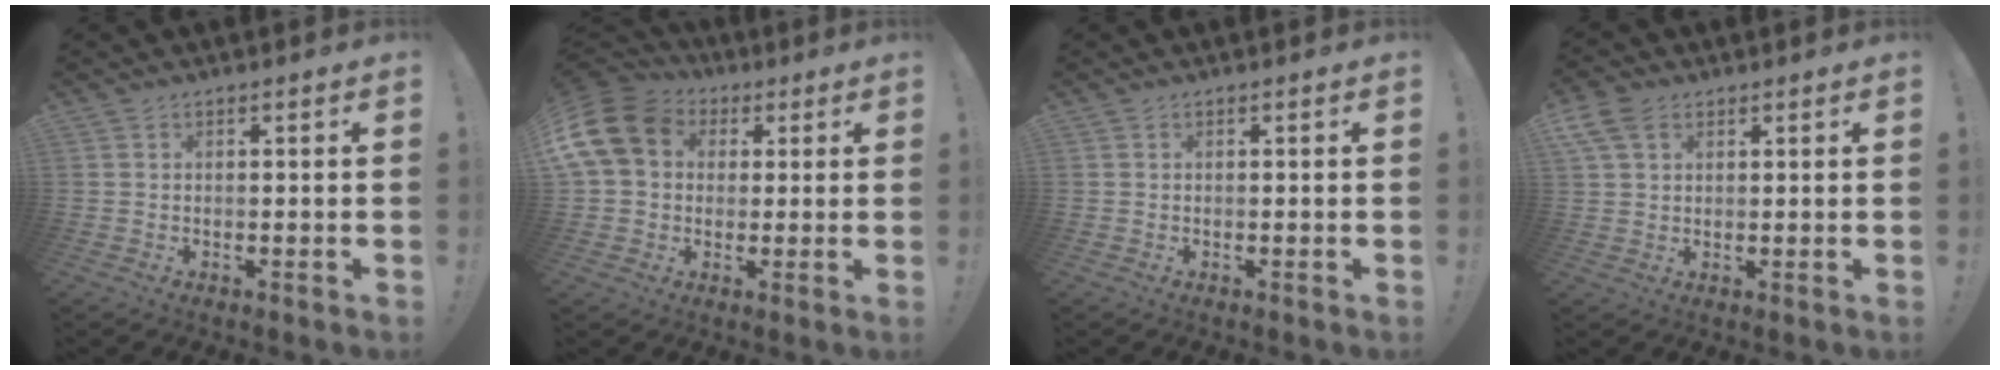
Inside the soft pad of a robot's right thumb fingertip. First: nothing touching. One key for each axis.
{"total": 14.9, "fx": 3.8, "fy": 11.8, "fz": 8.3, "tx": -0.151, "ty": -0.008, "tz": 0.073}
{"total": 0.0}
{"total": 7.0, "fx": 3.3, "fy": 4.6, "fz": 4.1, "tx": -0.075, "ty": 0.002, "tz": 0.069}